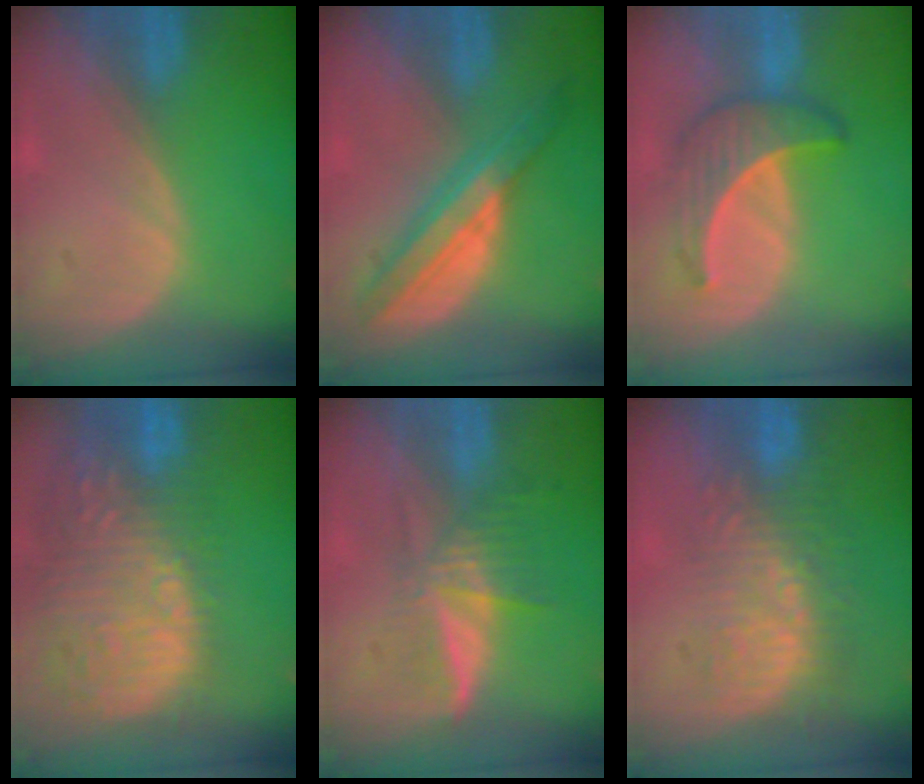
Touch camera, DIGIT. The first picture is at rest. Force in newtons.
{"total": 7.5, "press": 7.5, "slide": 0.4}
{"total": 6.6, "press": 6.1, "slide": 2.5}
{"total": 15.5, "press": 12.7, "slide": 8.9}
{"total": 5.9, "press": 5.4, "slide": 2.4}
{"total": 9.1, "press": 8.6, "slide": 2.8}